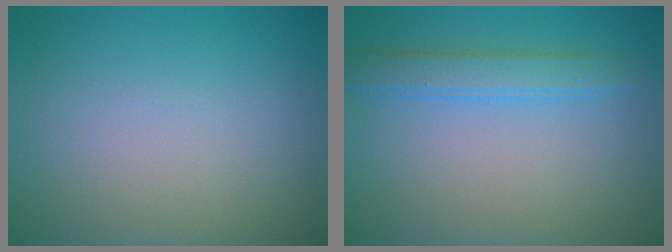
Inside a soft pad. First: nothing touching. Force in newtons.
{"total": 2.0, "press": 2.0, "slide": 0.1}